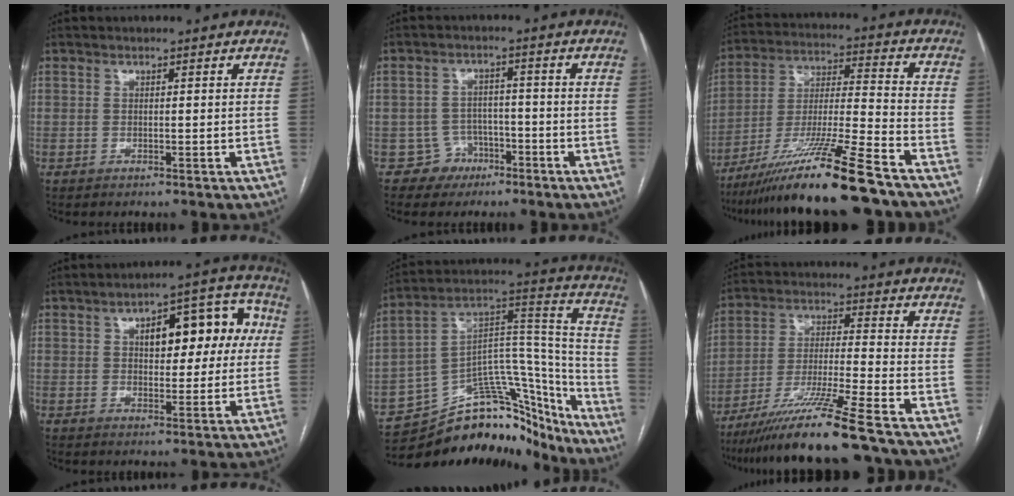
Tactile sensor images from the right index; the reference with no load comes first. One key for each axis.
{"total": 4.5, "fx": -2.5, "fy": 3.7, "fz": -0.4, "tx": 0.017, "ty": 0.016, "tz": -0.039}
{"total": 18.2, "fx": -13.9, "fy": -0.7, "fz": 11.7, "tx": -0.221, "ty": -0.027, "tz": -0.248}
{"total": 11.7, "fx": 2.6, "fy": 5.4, "fz": 10.0, "tx": -0.120, "ty": 0.043, "tz": 0.036}
{"total": 24.3, "fx": -20.9, "fy": 9.0, "fz": 8.5, "tx": -0.090, "ty": 0.071, "tz": -0.312}
{"total": 14.6, "fx": -11.6, "fy": -1.6, "fz": 8.7, "tx": -0.152, "ty": -0.027, "tz": -0.200}